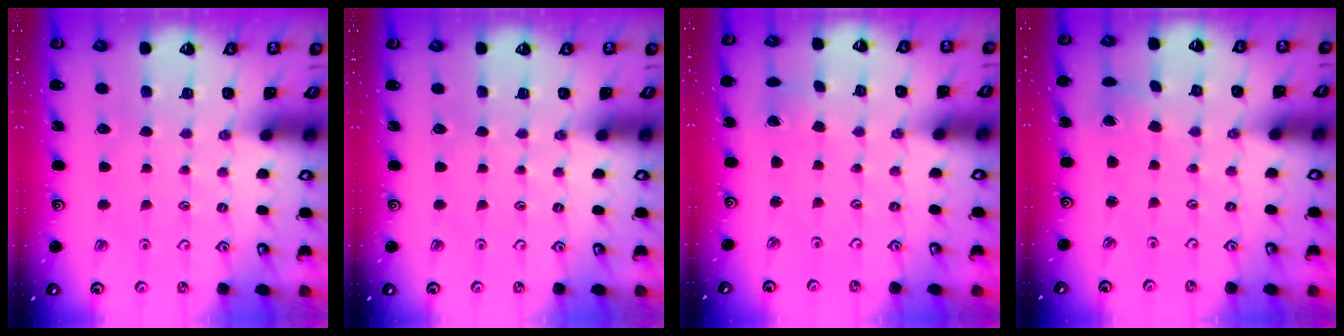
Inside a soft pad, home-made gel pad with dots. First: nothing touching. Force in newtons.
{"total": 0.0}
{"total": 1.3, "press": 1.2, "slide": 0.4}
{"total": 1.3, "press": 1.2, "slide": 0.2}